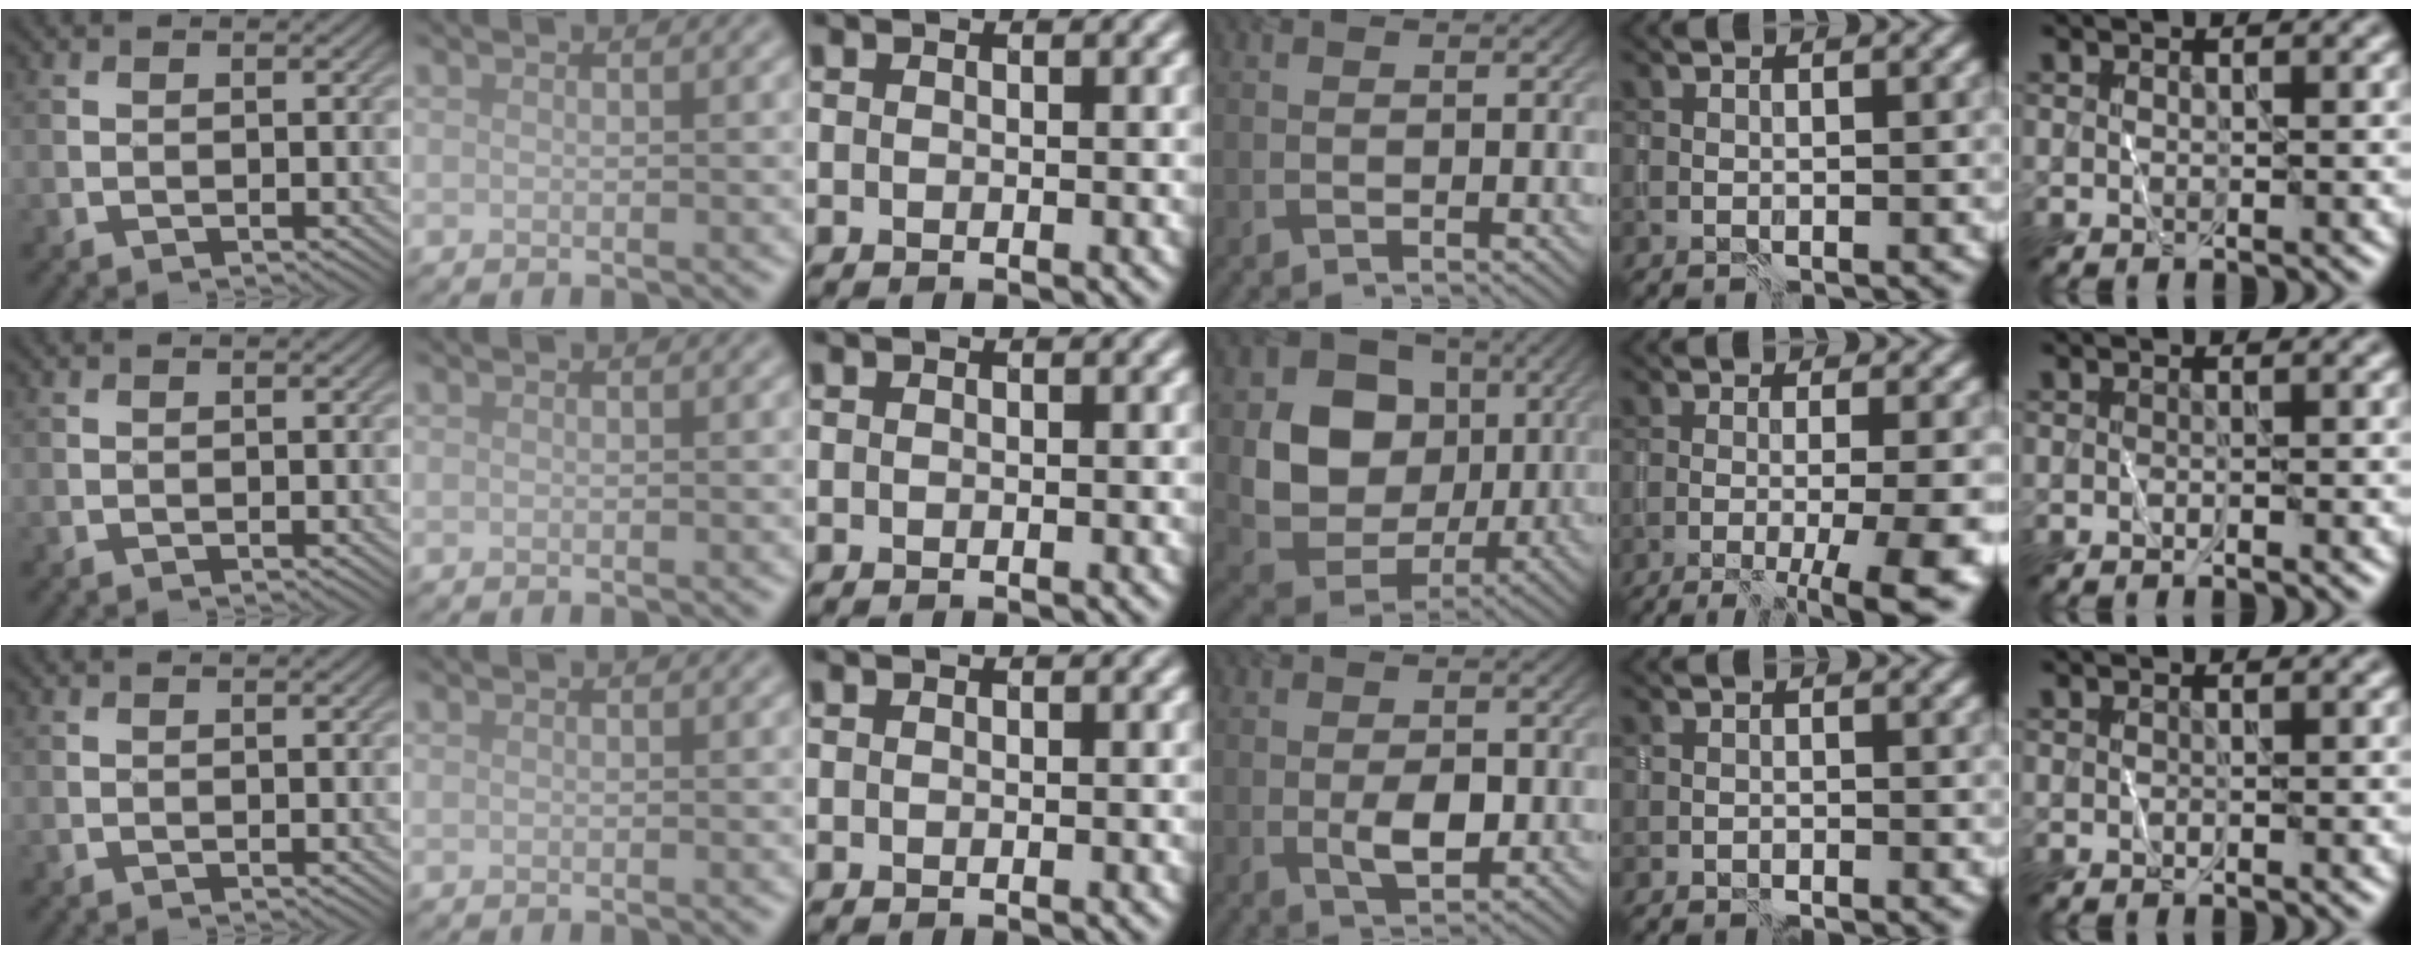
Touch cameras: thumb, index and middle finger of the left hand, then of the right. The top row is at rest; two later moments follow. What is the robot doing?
{"motion": "wrap", "object": "plastic wrap"}